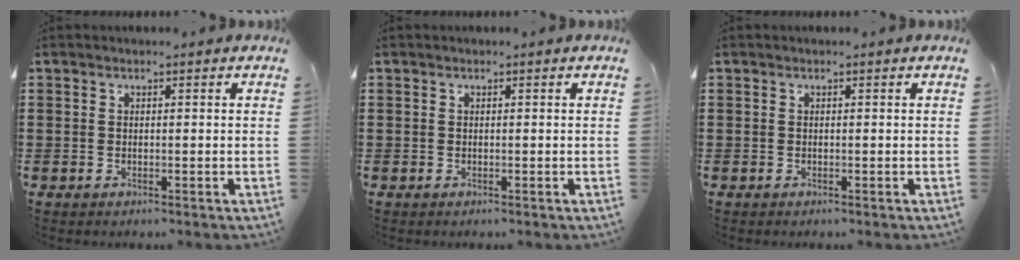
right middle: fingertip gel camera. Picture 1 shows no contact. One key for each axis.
{"total": 0.0}
{"total": 0.0}